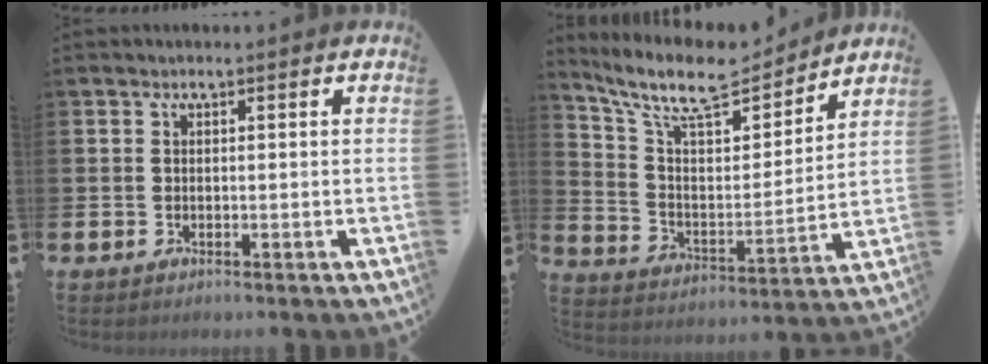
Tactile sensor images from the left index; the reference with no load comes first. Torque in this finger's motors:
{"motor_torque": [1.41, -0.72, 0.21, 0.19]}